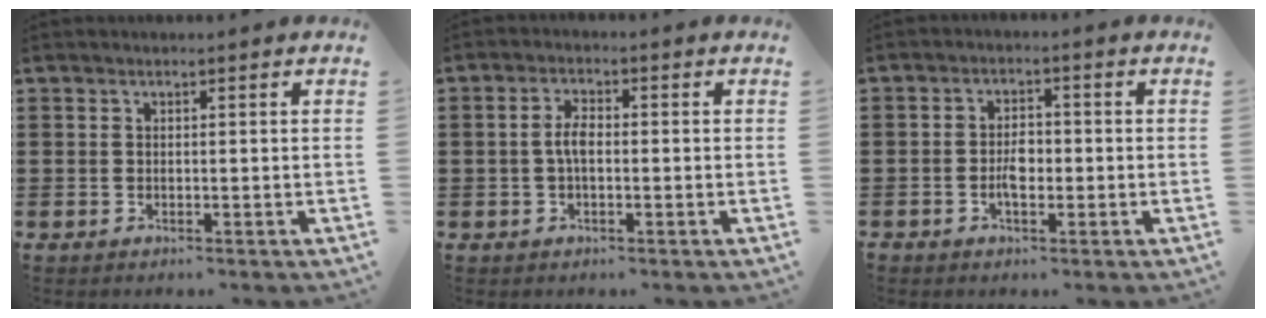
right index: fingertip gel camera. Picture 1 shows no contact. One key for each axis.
{"total": 3.2, "fx": -0.3, "fy": 1.3, "fz": 2.9, "tx": -0.064, "ty": 0.001, "tz": -0.010}
{"total": 3.2, "fx": -0.8, "fy": 1.8, "fz": 2.5, "tx": -0.056, "ty": 0.003, "tz": -0.018}